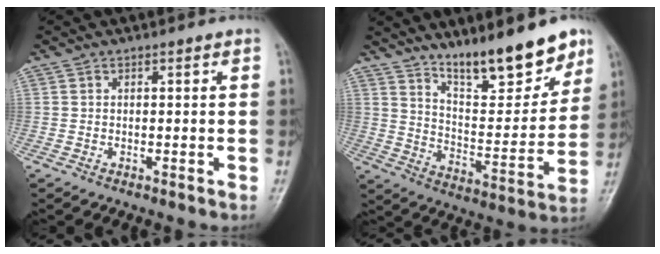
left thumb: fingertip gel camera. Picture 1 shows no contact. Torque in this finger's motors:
{"motor_torque": [0.74, 0.31, 1.27, -1.49, 0.17]}